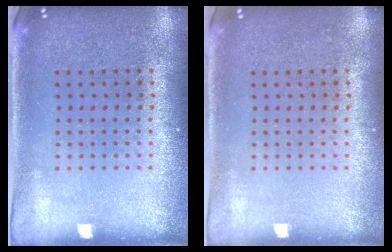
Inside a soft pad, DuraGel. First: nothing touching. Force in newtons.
{"total": 0.0}